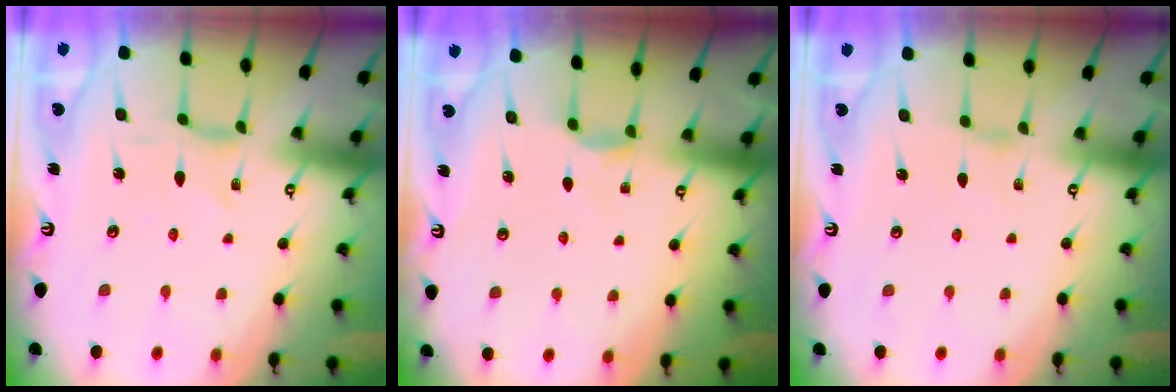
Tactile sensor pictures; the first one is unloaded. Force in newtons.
{"total": 2.5, "press": 2.5, "slide": 0.4}
{"total": 0.8, "press": 0.7, "slide": 0.3}